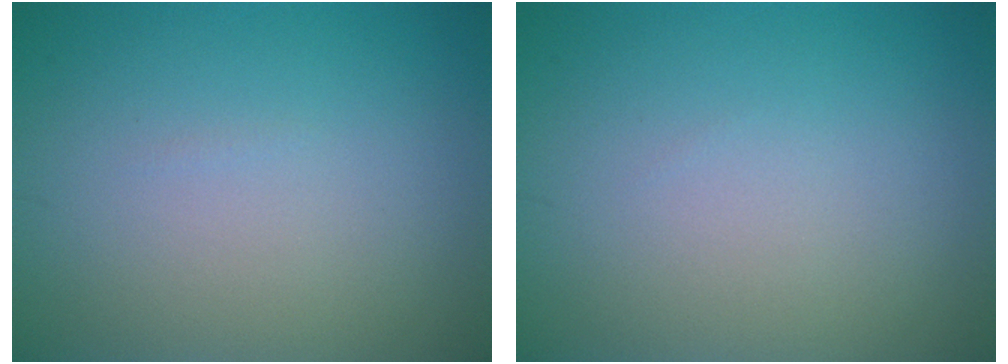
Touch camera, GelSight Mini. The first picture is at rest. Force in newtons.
{"total": 0.0}